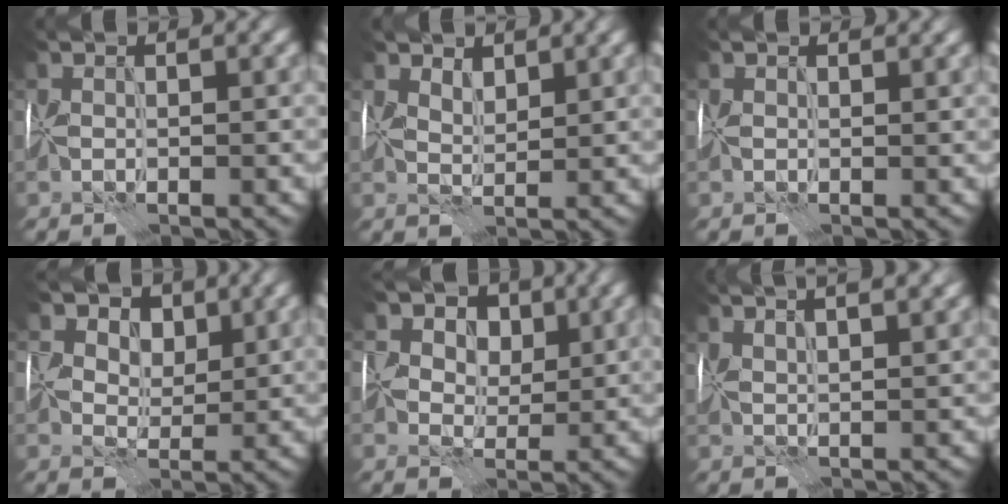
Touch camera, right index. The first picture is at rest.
{"total": 2.0, "force": [1.6, 0.9, 0.7], "torque": [-0.015, -0.005, 0.030]}
{"total": 1.5, "force": [1.0, 0.8, 0.8], "torque": [-0.016, 0.001, 0.017]}
{"total": 6.1, "force": [3.1, 4.4, 2.8], "torque": [-0.051, -0.001, 0.044]}
{"total": 7.0, "force": [3.3, 5.2, 3.5], "torque": [-0.050, 0.003, 0.042]}
{"total": 8.8, "force": [5.4, 3.5, 6.0], "torque": [-0.075, 0.047, 0.063]}